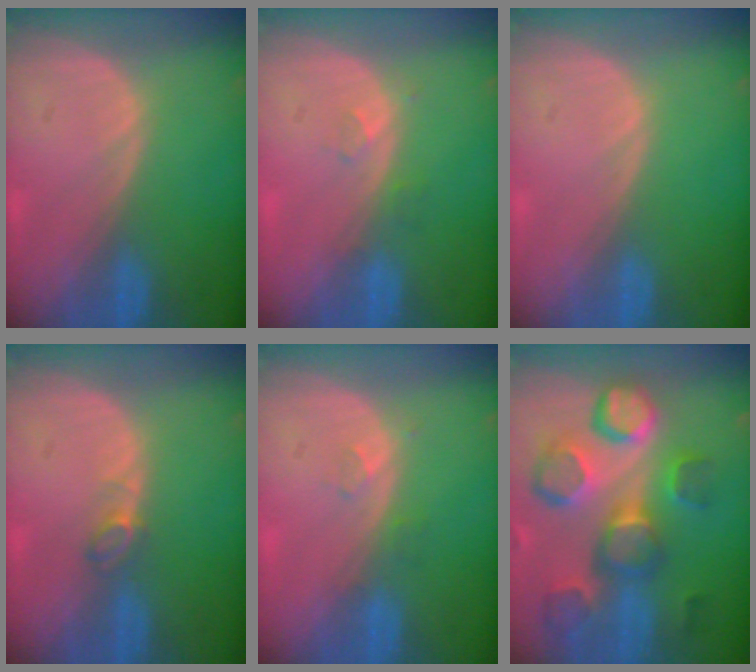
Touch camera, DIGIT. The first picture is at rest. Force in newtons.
{"total": 1.9, "press": 1.6, "slide": 1.0}
{"total": 0.0}
{"total": 2.0, "press": 1.9, "slide": 0.4}
{"total": 1.9, "press": 1.6, "slide": 1.0}
{"total": 12.5, "press": 11.1, "slide": 5.7}